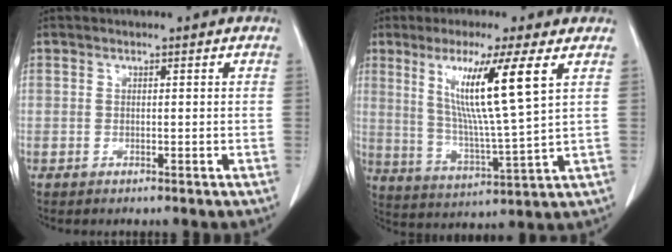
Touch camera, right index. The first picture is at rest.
{"total": 12.5, "force": [5.0, -1.1, 11.4], "torque": [-0.207, -0.016, 0.092]}